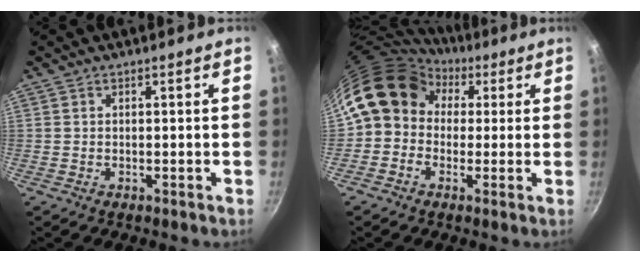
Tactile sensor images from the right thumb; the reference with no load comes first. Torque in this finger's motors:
{"motor_torque": [1.43, 2.77, 1.04, -1.00, 0.41]}